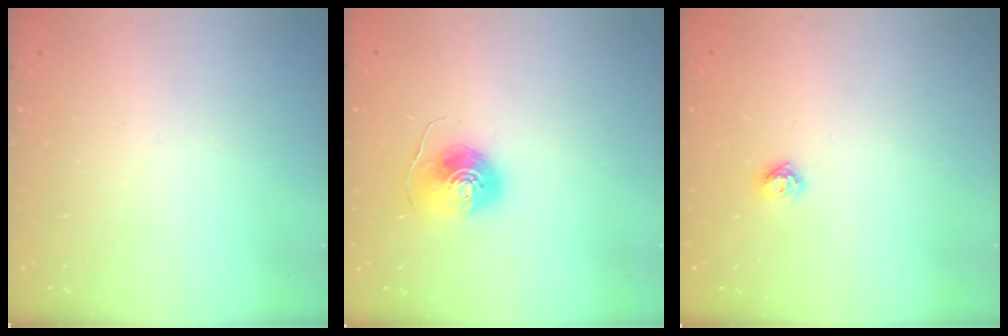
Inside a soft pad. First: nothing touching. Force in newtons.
{"total": 8.7, "press": 8.7, "slide": 0.5}
{"total": 5.8, "press": 5.8, "slide": 0.7}